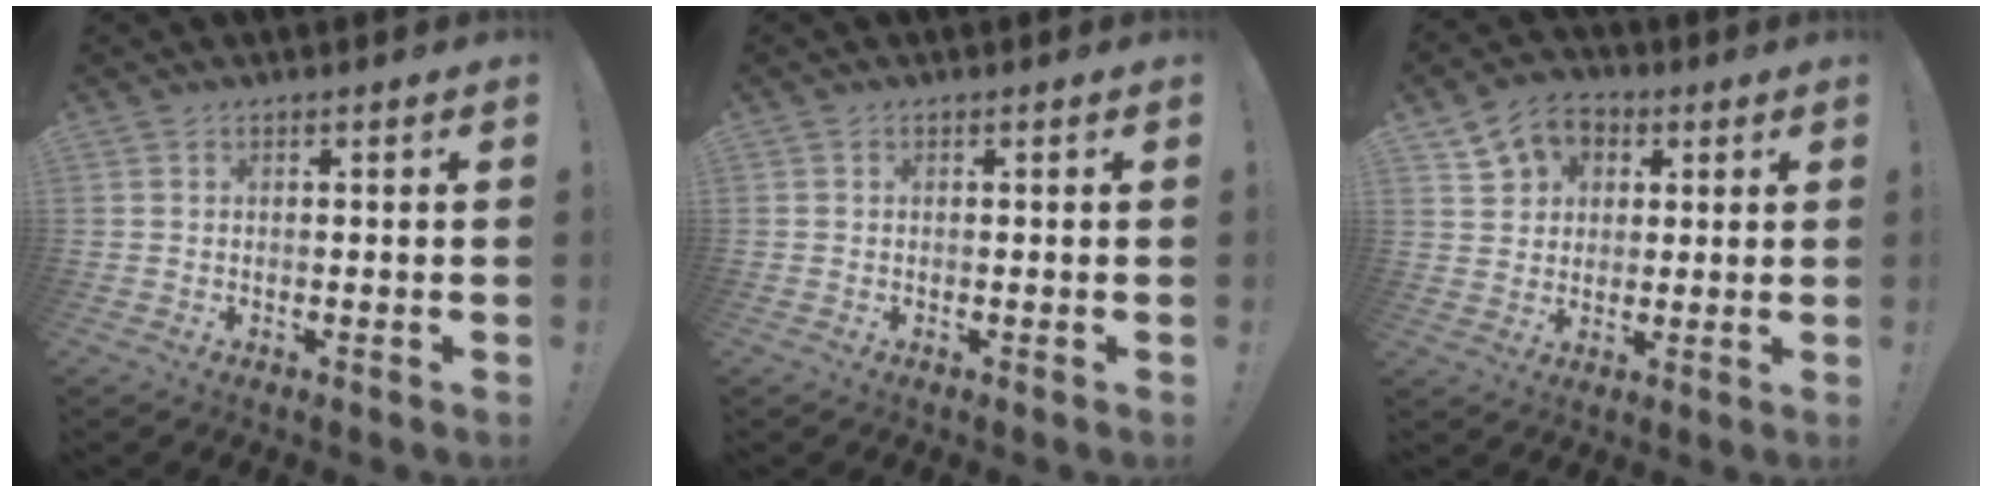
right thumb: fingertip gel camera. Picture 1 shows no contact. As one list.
[{"total": 0.0}, {"total": 9.3, "force": [3.6, 8.0, 3.0], "torque": [-0.042, -0.014, 0.073]}]